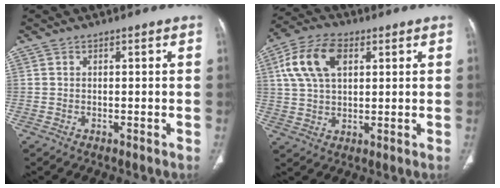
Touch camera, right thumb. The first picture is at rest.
{"total": 11.6, "force": [3.8, 6.9, 8.6], "torque": [-0.166, 0.010, 0.069]}